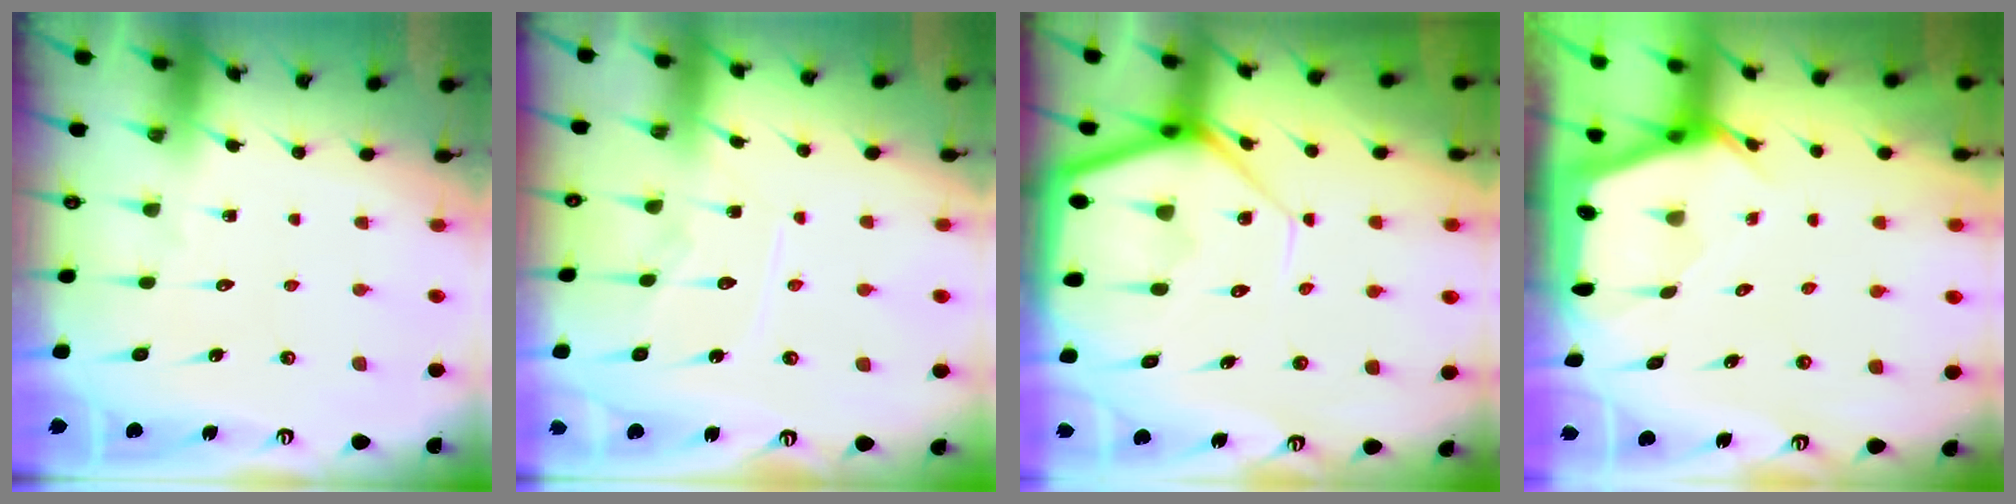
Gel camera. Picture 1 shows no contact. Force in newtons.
{"total": 7.2, "press": 7.2, "slide": 0.1}
{"total": 12.6, "press": 12.6, "slide": 1.2}
{"total": 2.4, "press": 2.4, "slide": 0.2}